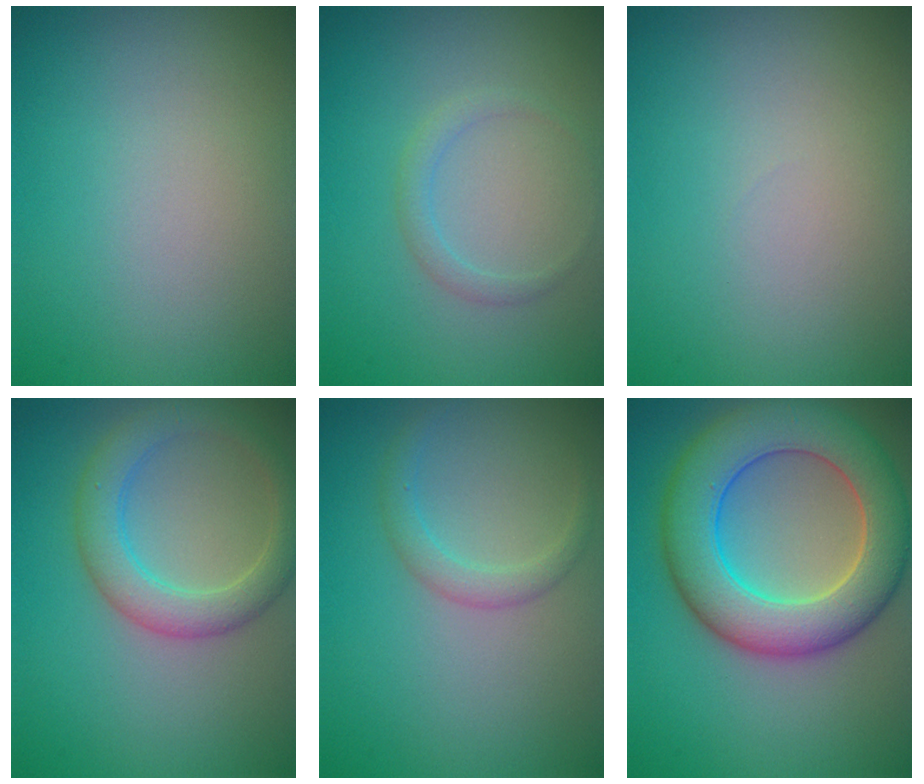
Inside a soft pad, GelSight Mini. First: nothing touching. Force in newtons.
{"total": 1.2, "press": 1.2, "slide": 0.0}
{"total": 0.0}
{"total": 4.2, "press": 4.1, "slide": 0.3}
{"total": 1.7, "press": 1.7, "slide": 0.1}
{"total": 9.4, "press": 9.4, "slide": 0.4}